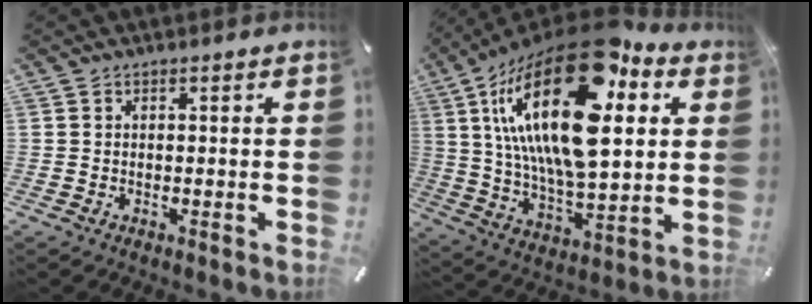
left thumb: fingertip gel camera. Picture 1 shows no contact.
{"total": 31.3, "force": [11.6, 14.8, 25.0], "torque": [-0.487, -0.063, 0.192]}